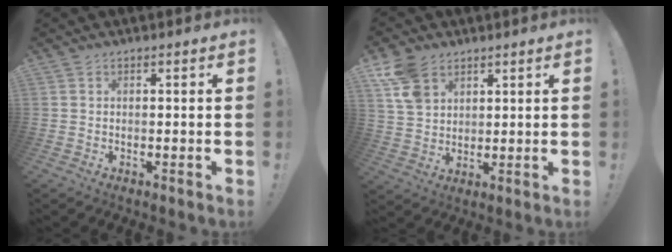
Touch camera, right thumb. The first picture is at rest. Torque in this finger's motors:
{"motor_torque": [-0.02, 0.08, 0.22, 0.38, 0.18]}